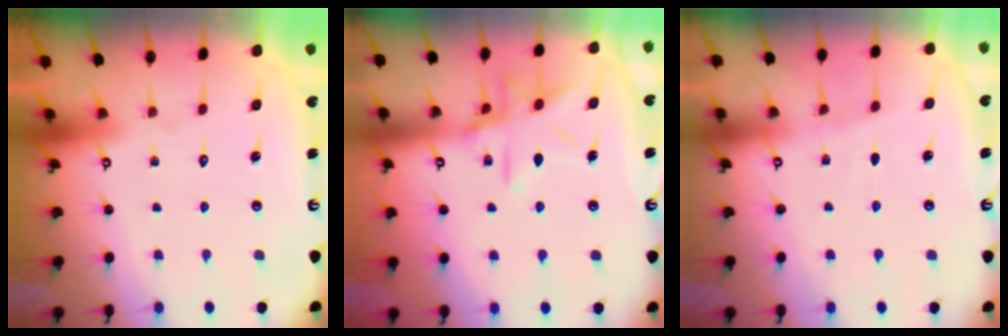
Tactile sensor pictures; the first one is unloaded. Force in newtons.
{"total": 12.7, "press": 12.7, "slide": 0.8}
{"total": 2.7, "press": 2.6, "slide": 0.4}